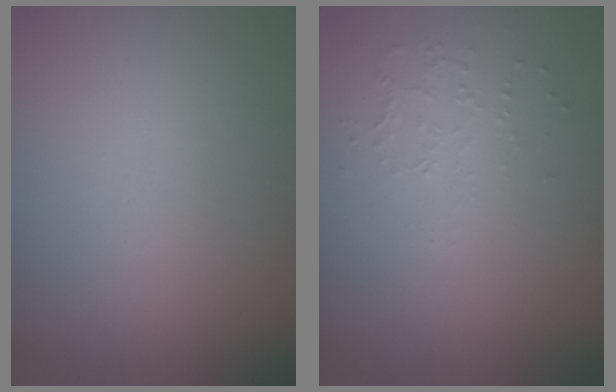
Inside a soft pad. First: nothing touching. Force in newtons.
{"total": 0.8, "press": 0.5, "slide": 0.6}